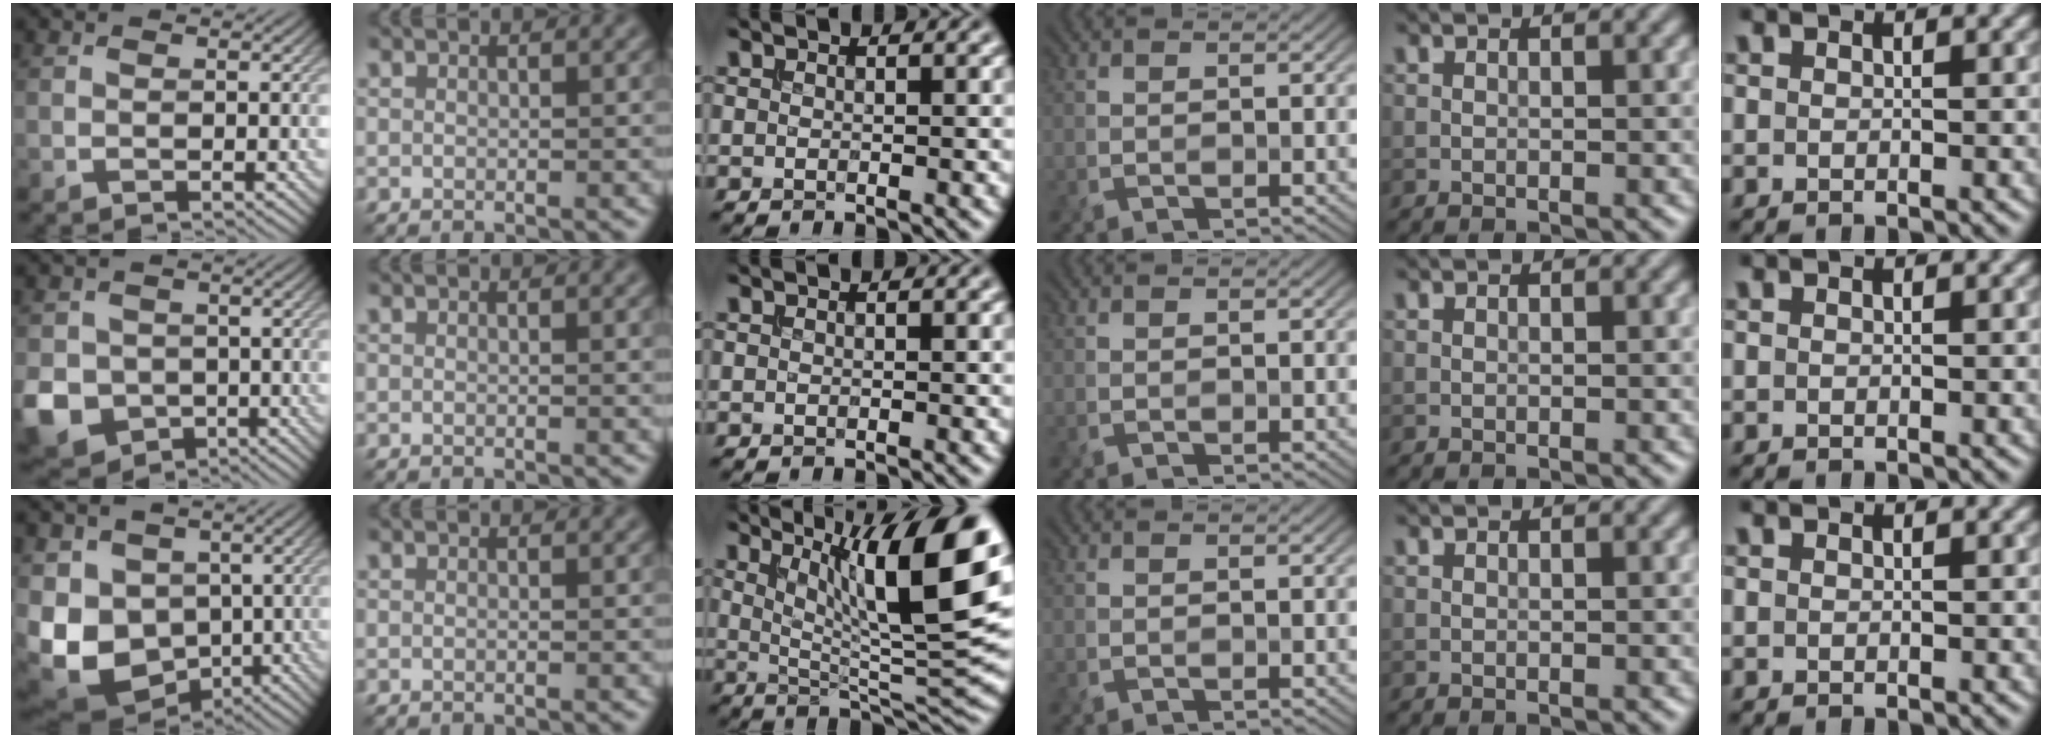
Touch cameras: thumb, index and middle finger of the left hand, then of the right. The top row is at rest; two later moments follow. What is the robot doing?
{"motion": "insert", "object": "file holder"}